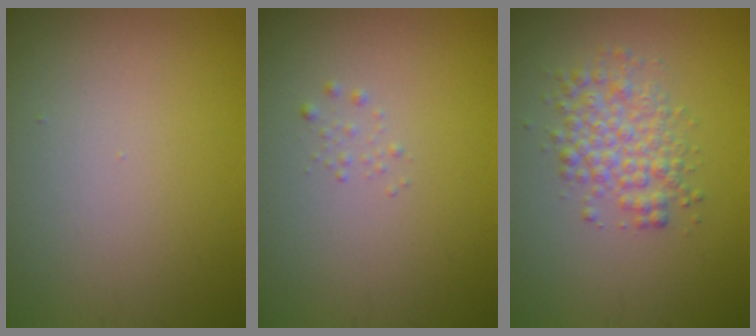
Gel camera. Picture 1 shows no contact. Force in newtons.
{"total": 0.6, "press": 0.6, "slide": 0.0}
{"total": 3.5, "press": 3.5, "slide": 0.1}